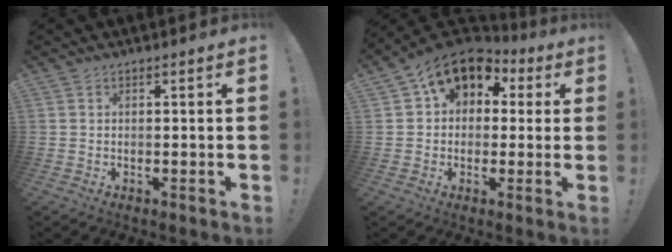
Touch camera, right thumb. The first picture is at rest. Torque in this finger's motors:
{"motor_torque": [2.28, 2.73, 0.47, 0.01, 0.40]}